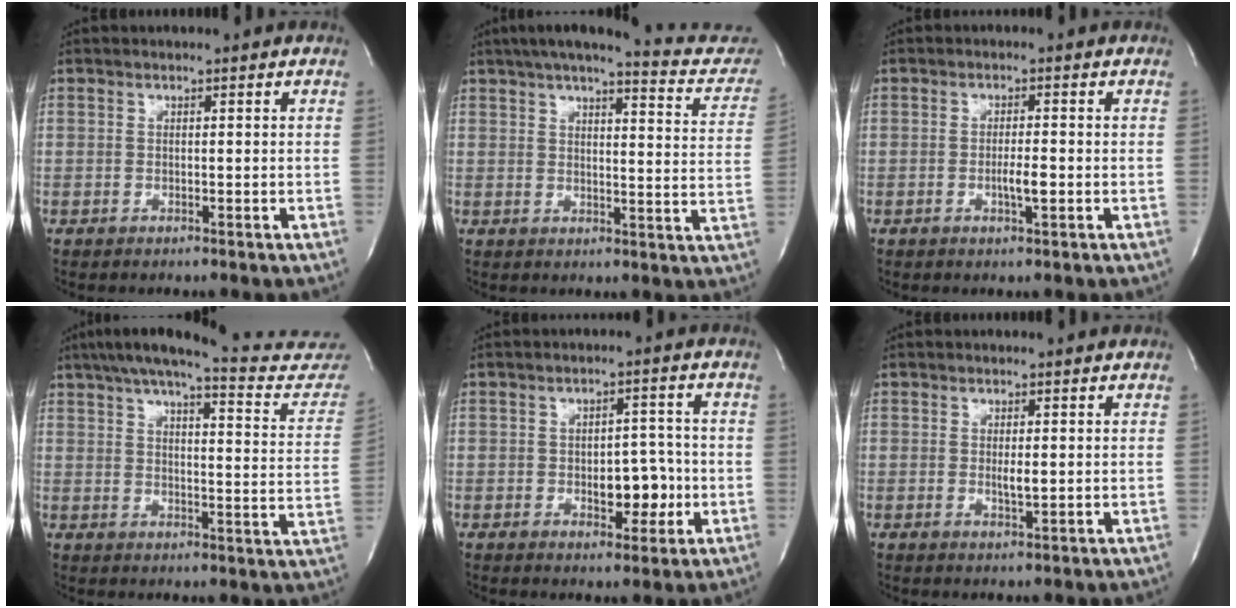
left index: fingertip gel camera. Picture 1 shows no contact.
{"total": 17.4, "force": [14.6, 2.7, 8.9], "torque": [-0.114, -0.008, 0.166]}
{"total": 2.9, "force": [-1.4, 0.3, 2.5], "torque": [-0.046, -0.007, -0.023]}
{"total": 24.2, "force": [21.6, 2.9, 10.4], "torque": [-0.144, -0.046, 0.256]}
{"total": 5.7, "force": [-1.9, 3.0, 4.4], "torque": [-0.051, 0.003, -0.023]}
{"total": 1.8, "force": [-0.5, 0.4, 1.7], "torque": [-0.031, -0.009, -0.007]}